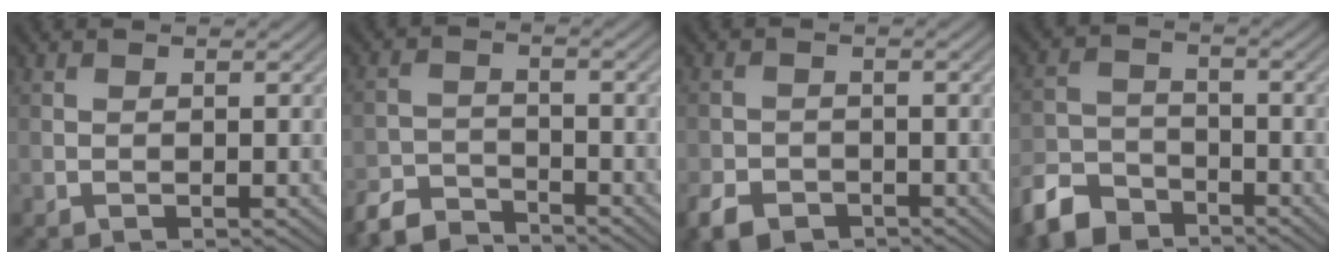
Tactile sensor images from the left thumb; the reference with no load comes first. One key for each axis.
{"total": 5.4, "fx": -4.9, "fy": 1.7, "fz": 1.6, "tx": -0.026, "ty": -0.008, "tz": -0.104}
{"total": 4.1, "fx": -2.8, "fy": 2.5, "fz": 1.7, "tx": -0.038, "ty": -0.007, "tz": -0.057}
{"total": 7.0, "fx": -5.4, "fy": 3.6, "fz": 2.7, "tx": -0.062, "ty": -0.008, "tz": -0.121}